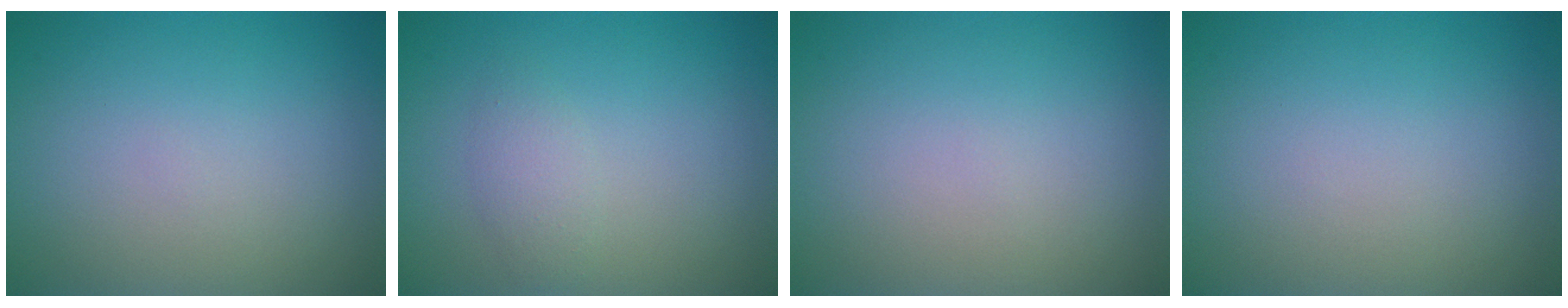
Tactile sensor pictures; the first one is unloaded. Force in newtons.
{"total": 1.6, "press": 1.6, "slide": 0.1}
{"total": 0.0}
{"total": 0.0}